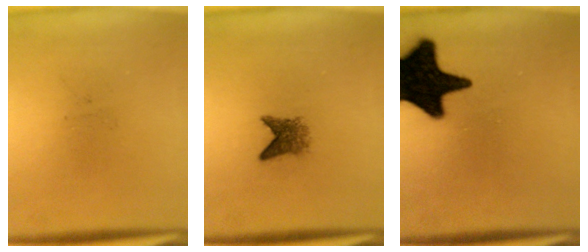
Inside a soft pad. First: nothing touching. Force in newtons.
{"total": 2.6}
{"total": 19.7}